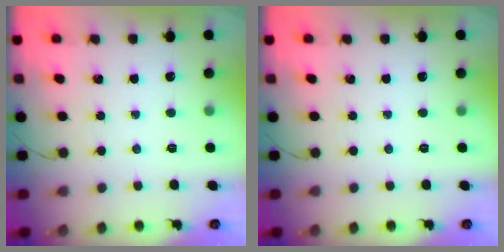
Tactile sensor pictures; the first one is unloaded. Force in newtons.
{"total": 0.0}